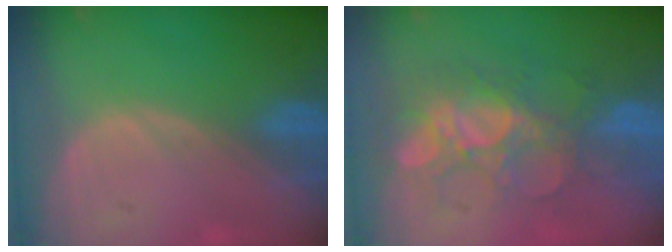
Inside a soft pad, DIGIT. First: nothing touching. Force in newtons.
{"total": 9.4, "press": 8.5, "slide": 4.0}